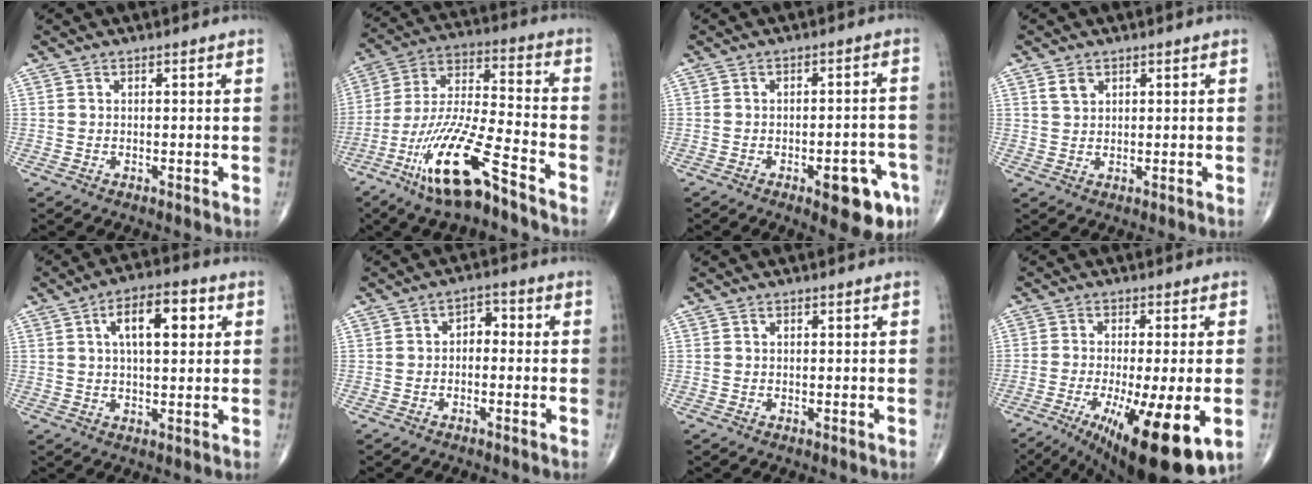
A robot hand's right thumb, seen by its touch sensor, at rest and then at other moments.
{"total": 17.8, "force": [-10.8, 3.7, 13.6], "torque": [-0.277, 0.059, -0.202]}
{"total": 9.8, "force": [-4.7, 3.7, 7.7], "torque": [-0.072, 0.024, -0.052]}
{"total": 2.4, "force": [1.3, 1.6, 1.2], "torque": [-0.018, -0.004, 0.028]}
{"total": 10.3, "force": [3.1, 4.5, 8.7], "torque": [-0.119, 0.008, 0.044]}
{"total": 3.1, "force": [-0.3, 2.2, 2.2], "torque": [-0.012, 0.016, -0.018]}
{"total": 0.0}
{"total": 17.8, "force": [-6.2, 4.1, 16.2], "torque": [-0.230, -0.028, -0.083]}